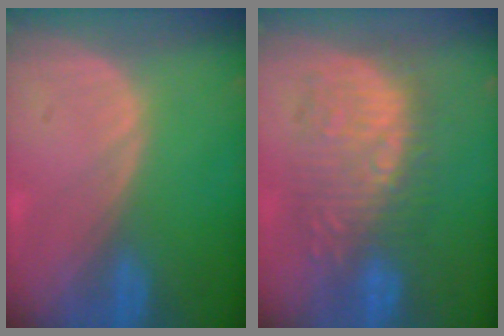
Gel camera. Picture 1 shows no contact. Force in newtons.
{"total": 9.5, "press": 9.4, "slide": 1.0}